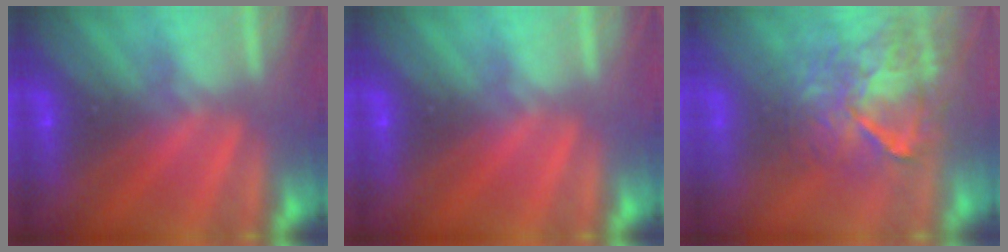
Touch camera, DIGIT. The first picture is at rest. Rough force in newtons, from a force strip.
{"total": 0.0}
{"total": 7.9}